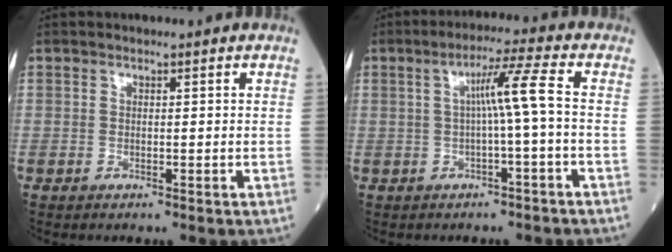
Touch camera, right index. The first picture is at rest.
{"total": 5.6, "force": [-0.2, -1.0, 5.5], "torque": [-0.095, 0.014, -0.001]}